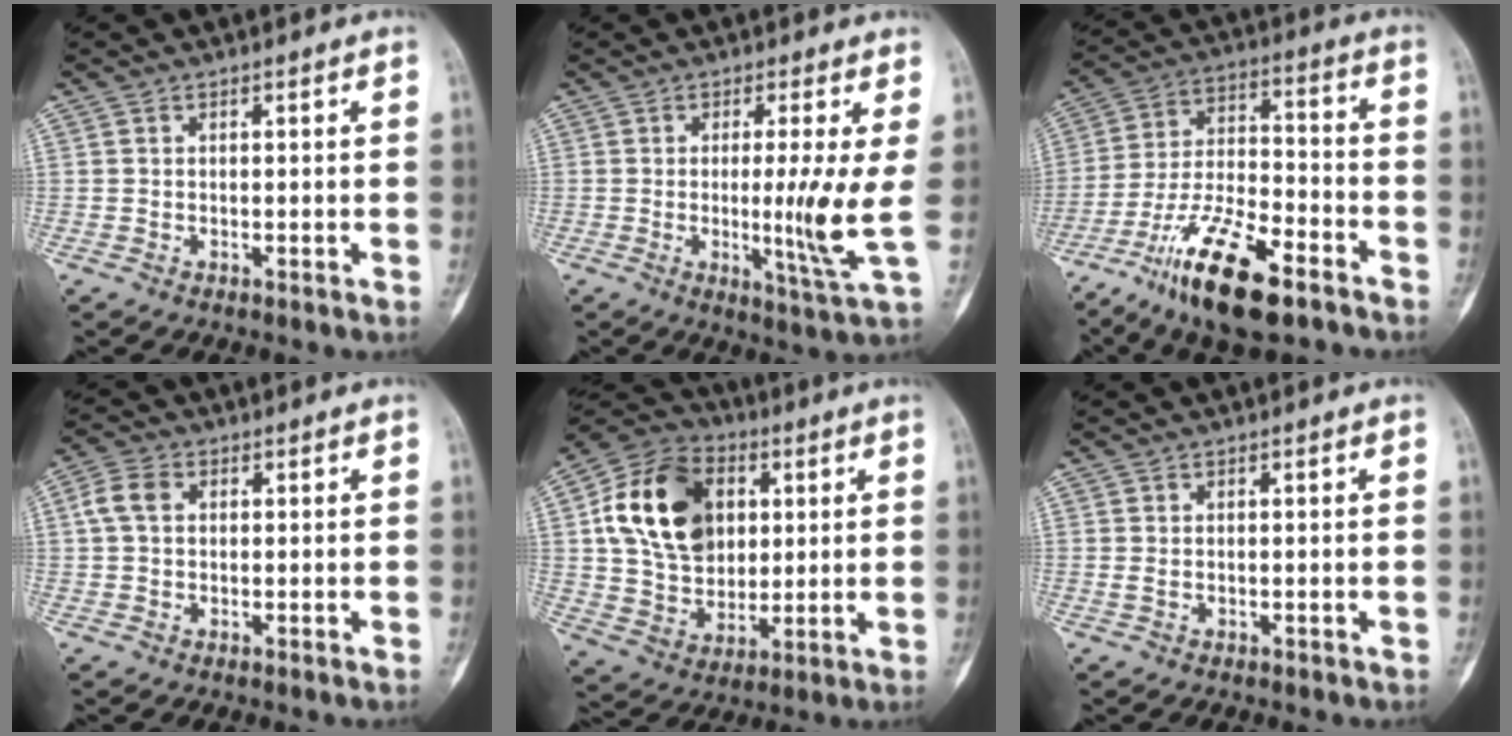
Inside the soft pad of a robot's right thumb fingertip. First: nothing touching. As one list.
[{"total": 8.3, "force": [0.2, -0.7, 8.3], "torque": [-0.155, -0.030, -0.001]}, {"total": 17.6, "force": [-11.1, 5.7, 12.4], "torque": [-0.229, 0.064, -0.200]}, {"total": 4.3, "force": [0.7, 3.1, 3.0], "torque": [-0.065, 0.013, 0.007]}, {"total": 19.8, "force": [4.5, 14.7, 12.5], "torque": [-0.200, 0.003, 0.082]}, {"total": 0.9, "force": [0.0, 0.6, 0.6], "torque": [-0.014, 0.000, 0.003]}]